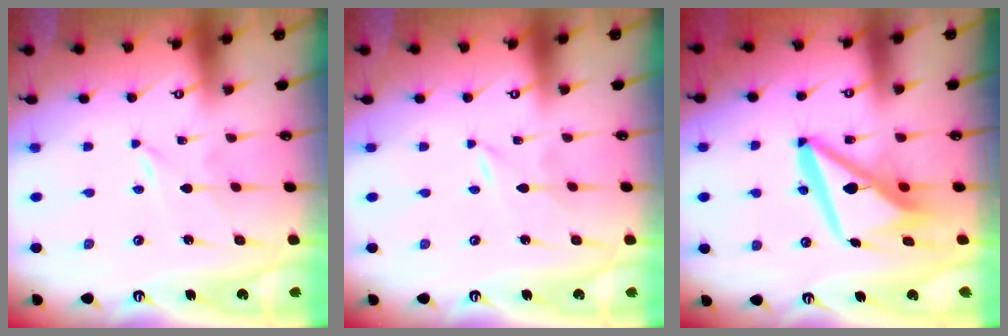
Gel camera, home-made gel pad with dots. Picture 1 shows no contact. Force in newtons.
{"total": 0.0}
{"total": 12.5, "press": 12.5, "slide": 1.2}